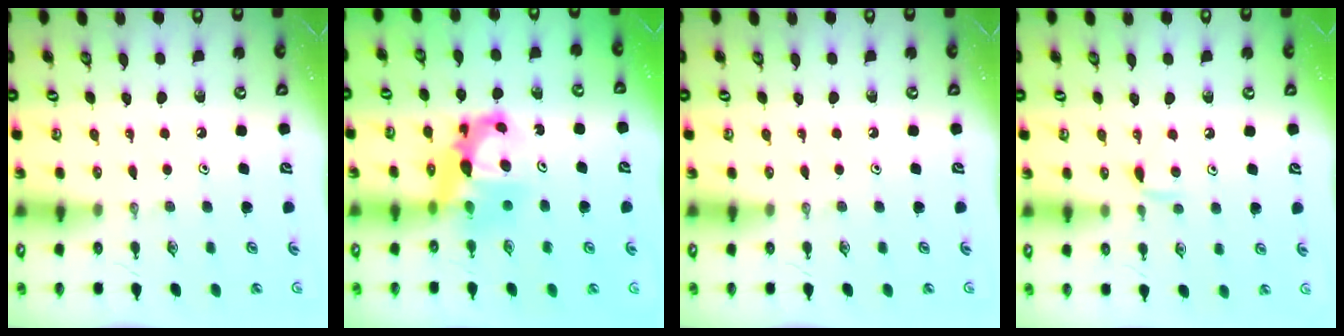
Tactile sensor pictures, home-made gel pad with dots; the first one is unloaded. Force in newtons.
{"total": 8.3, "press": 8.2, "slide": 0.8}
{"total": 0.0}
{"total": 5.2, "press": 5.2, "slide": 0.7}